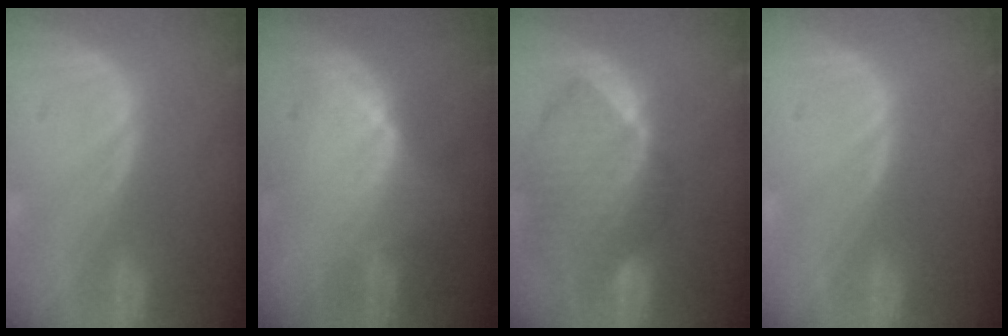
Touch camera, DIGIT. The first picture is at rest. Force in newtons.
{"total": 7.4, "press": 6.7, "slide": 3.2}
{"total": 10.5, "press": 9.1, "slide": 5.2}
{"total": 0.5, "press": 0.1, "slide": 0.5}